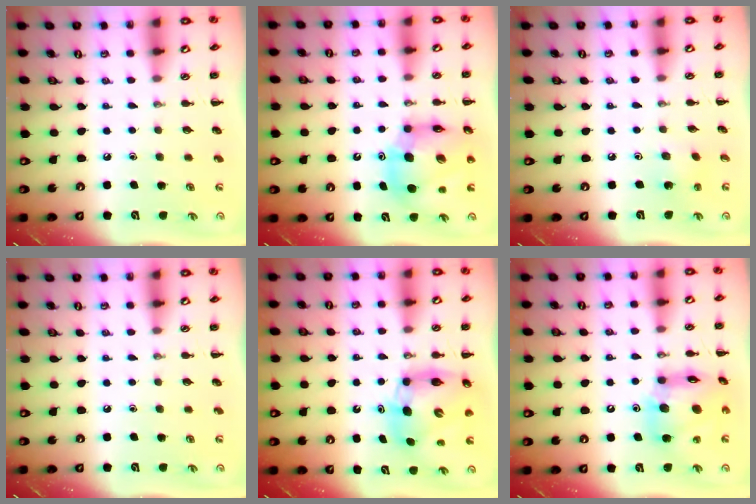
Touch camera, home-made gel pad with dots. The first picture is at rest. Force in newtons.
{"total": 12.9, "press": 12.3, "slide": 3.9}
{"total": 1.8, "press": 1.6, "slide": 0.7}
{"total": 0.0}
{"total": 9.0, "press": 8.6, "slide": 2.5}
{"total": 13.7, "press": 13.3, "slide": 3.4}